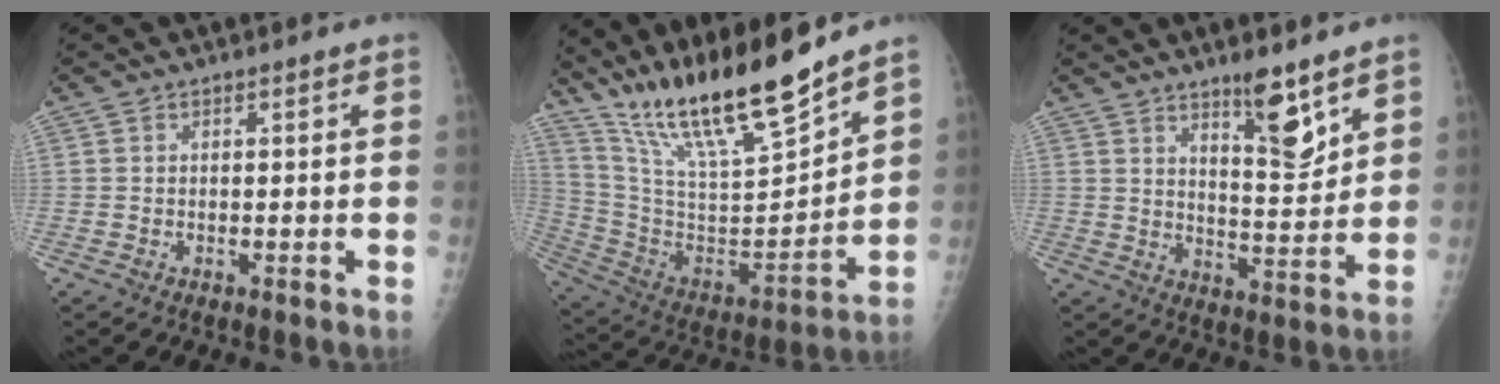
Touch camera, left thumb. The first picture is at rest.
{"total": 22.4, "force": [18.4, 3.0, 12.3], "torque": [-0.192, -0.096, 0.337]}
{"total": 9.2, "force": [6.2, 2.3, 6.4], "torque": [-0.086, -0.054, 0.104]}